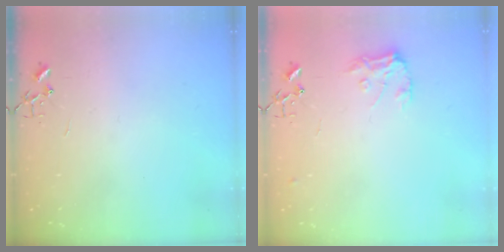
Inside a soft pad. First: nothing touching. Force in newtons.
{"total": 9.8, "press": 9.8, "slide": 0.6}